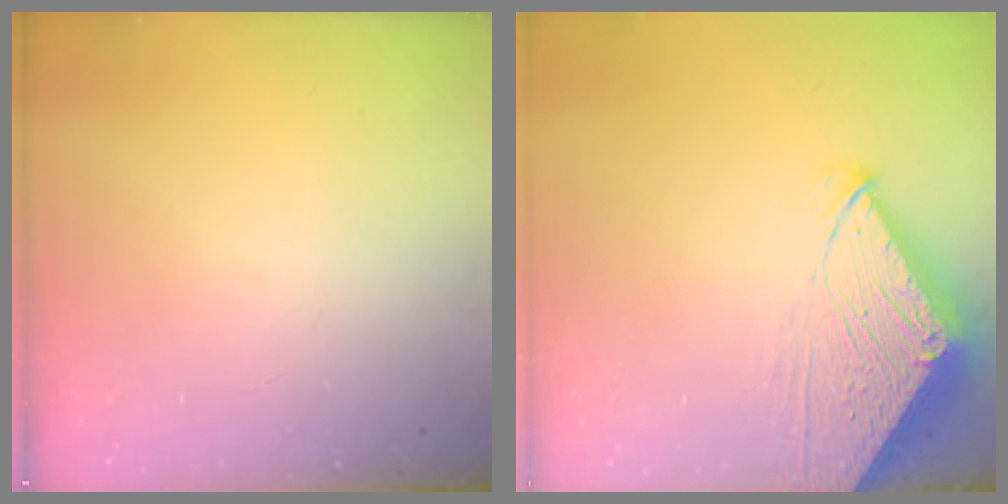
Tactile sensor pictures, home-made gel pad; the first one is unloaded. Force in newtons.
{"total": 7.1, "press": 7.1, "slide": 0.8}